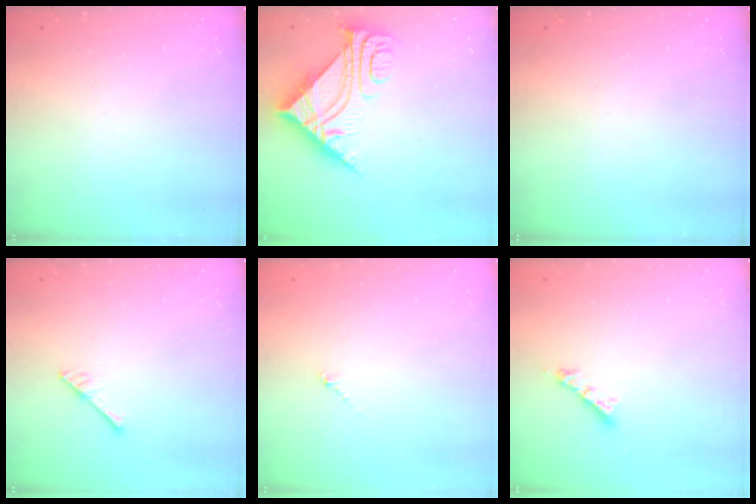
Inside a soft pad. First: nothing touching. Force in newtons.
{"total": 7.9, "press": 7.9, "slide": 0.8}
{"total": 0.0}
{"total": 3.0, "press": 3.0, "slide": 0.3}
{"total": 0.8, "press": 0.6, "slide": 0.4}
{"total": 3.3, "press": 3.3, "slide": 0.2}